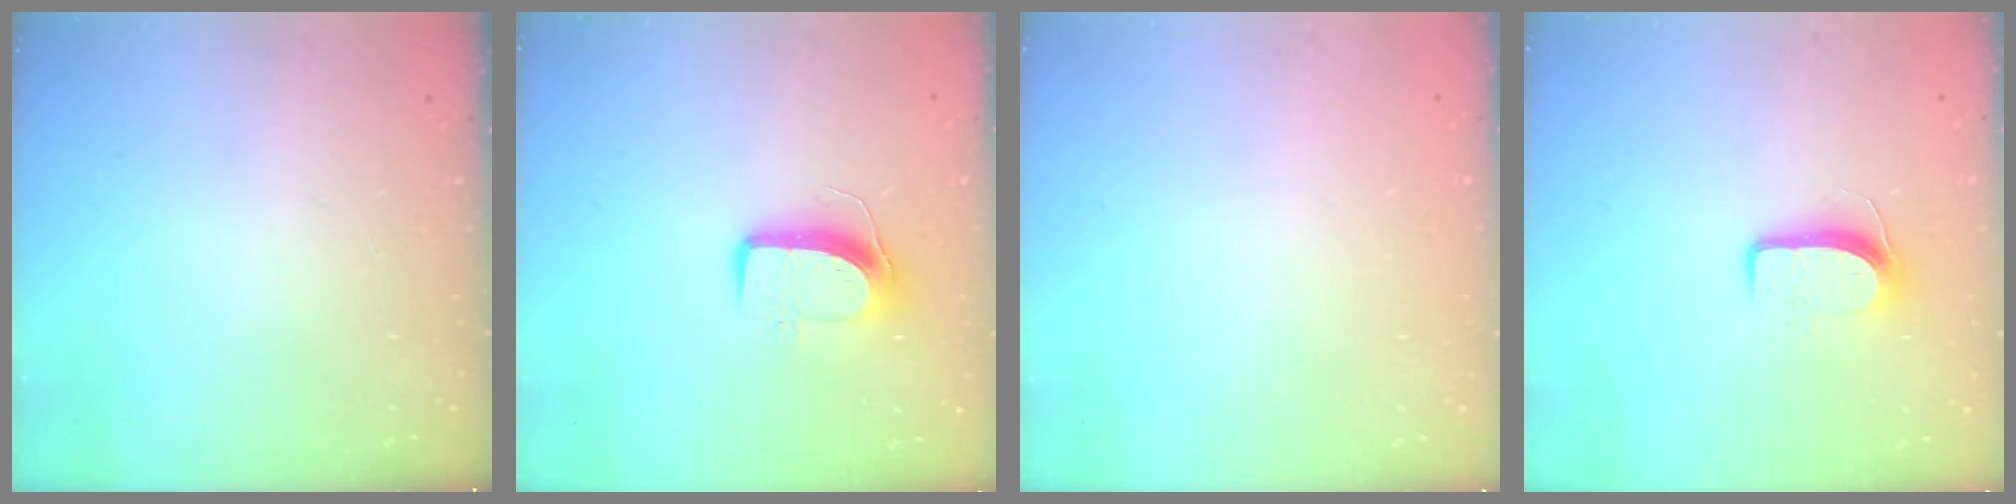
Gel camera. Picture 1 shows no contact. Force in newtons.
{"total": 9.9, "press": 9.8, "slide": 1.1}
{"total": 0.0}
{"total": 7.9, "press": 7.9, "slide": 0.7}